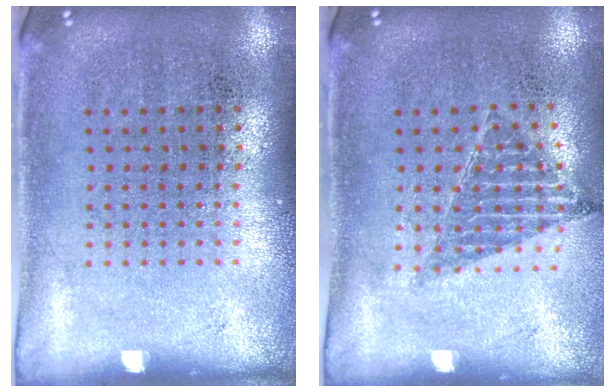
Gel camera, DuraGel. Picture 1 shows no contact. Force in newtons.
{"total": 0.8, "press": 0.8, "slide": 0.1}